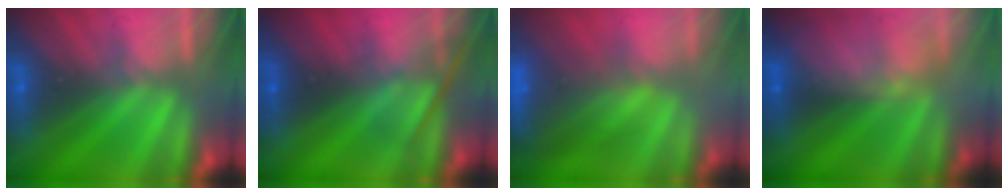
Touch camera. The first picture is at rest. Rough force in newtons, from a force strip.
{"total": 2.4}
{"total": 9.7}
{"total": 7.9}